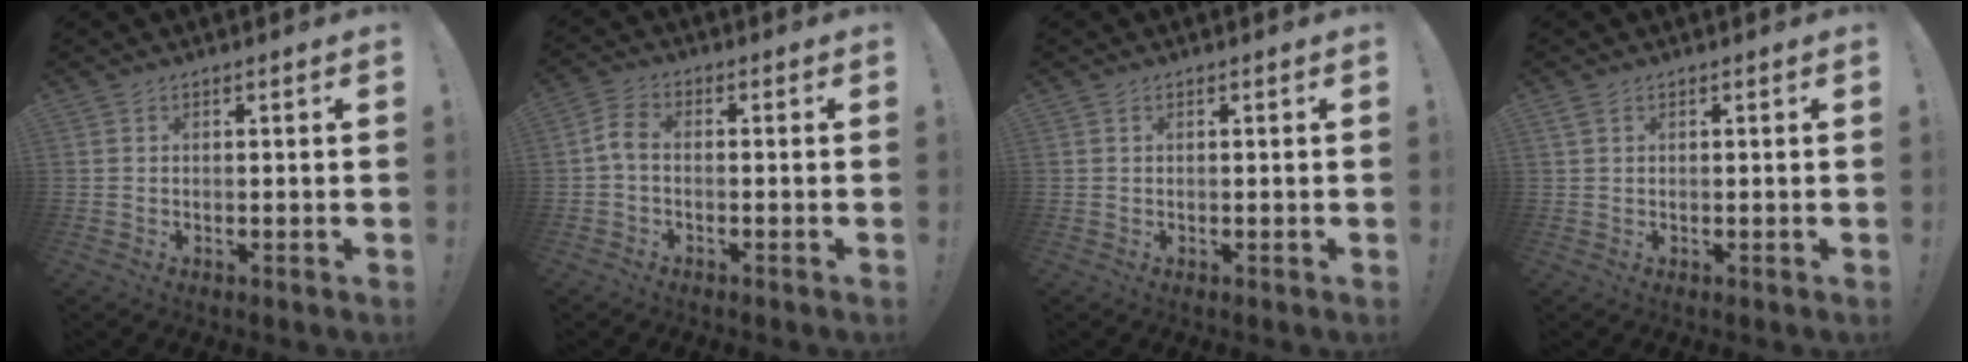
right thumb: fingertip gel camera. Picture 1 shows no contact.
{"total": 4.7, "force": [-0.7, 2.6, 3.9], "torque": [-0.079, 0.009, -0.012]}
{"total": 0.0}
{"total": 1.4, "force": [0.8, 0.7, 1.0], "torque": [-0.020, 0.002, 0.015]}